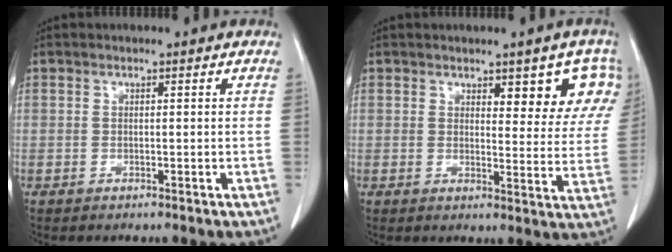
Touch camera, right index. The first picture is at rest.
{"total": 8.1, "force": [4.6, 2.9, 6.0], "torque": [-0.052, -0.004, 0.049]}